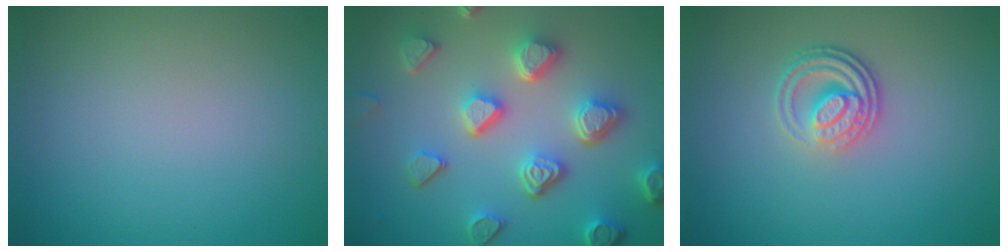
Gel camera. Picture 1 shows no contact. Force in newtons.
{"total": 6.6, "press": 5.3, "slide": 3.9}
{"total": 3.8, "press": 2.7, "slide": 2.7}